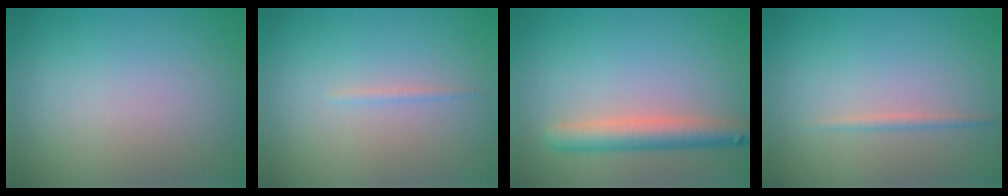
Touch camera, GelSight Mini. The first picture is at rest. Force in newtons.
{"total": 0.6, "press": 0.6, "slide": 0.1}
{"total": 3.8, "press": 3.8, "slide": 0.3}
{"total": 0.8, "press": 0.8, "slide": 0.0}